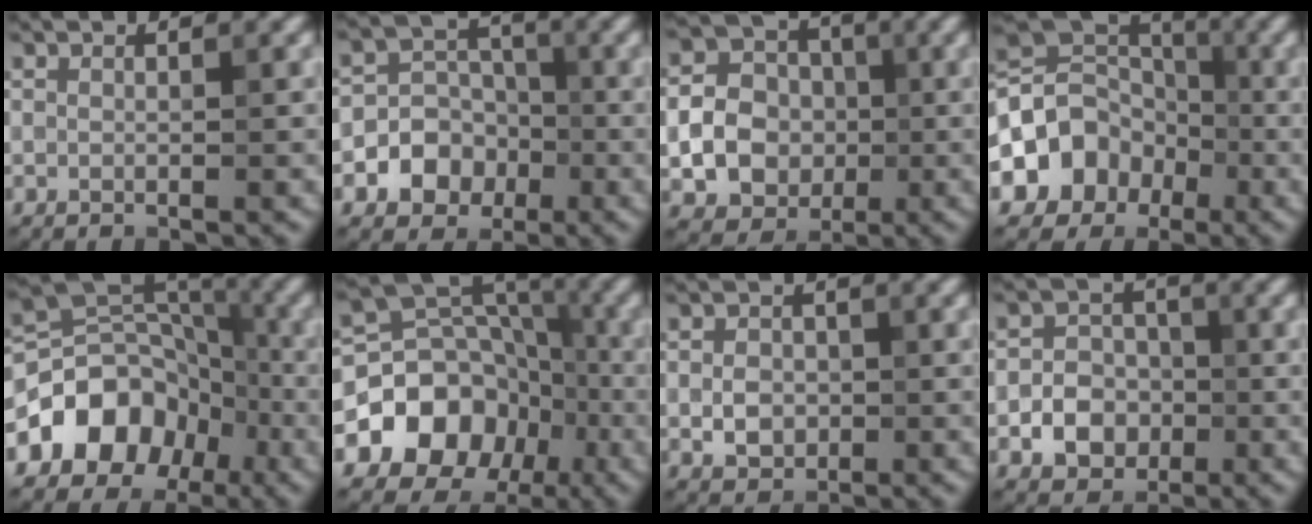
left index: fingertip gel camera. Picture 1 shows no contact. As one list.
[{"total": 6.2, "force": [-2.3, 5.4, 1.9], "torque": [-0.010, 0.011, -0.063]}, {"total": 8.3, "force": [-1.3, 7.1, 4.0], "torque": [-0.070, -0.007, -0.039]}, {"total": 8.7, "force": [-2.6, 7.1, 4.2], "torque": [-0.067, 0.015, -0.063]}, {"total": 8.6, "force": [-3.7, 6.5, 4.4], "torque": [-0.063, 0.022, -0.076]}, {"total": 10.9, "force": [-4.1, 8.8, 4.8], "torque": [-0.088, 0.014, -0.091]}, {"total": 2.4, "force": [-0.4, 1.8, 1.4], "torque": [-0.027, 0.002, -0.010]}, {"total": 4.2, "force": [-1.5, 3.4, 1.9], "torque": [-0.006, 0.004, -0.042]}]